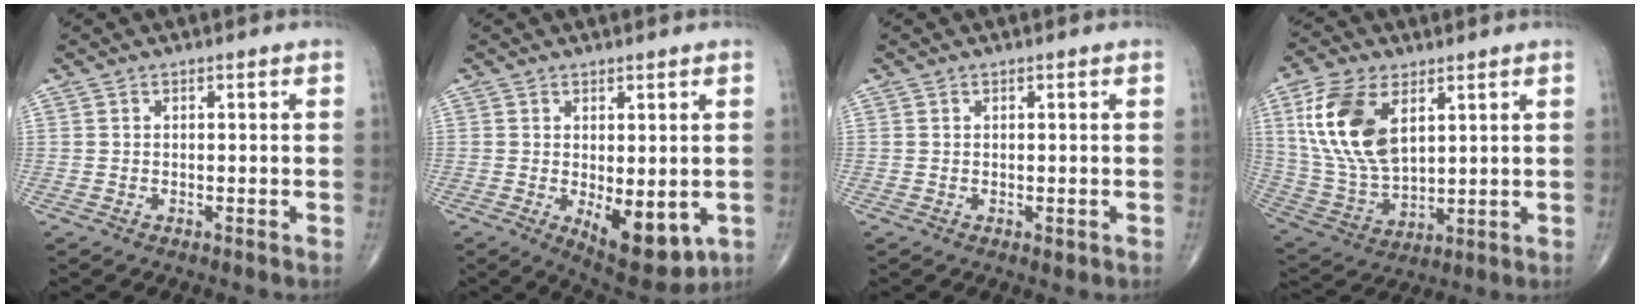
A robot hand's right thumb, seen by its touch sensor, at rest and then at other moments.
{"total": 9.8, "force": [-2.1, 4.5, 8.5], "torque": [-0.100, -0.019, -0.016]}
{"total": 0.7, "force": [0.0, 0.5, 0.5], "torque": [-0.008, -0.003, 0.003]}
{"total": 16.5, "force": [5.9, 9.2, 12.4], "torque": [-0.241, -0.020, 0.124]}